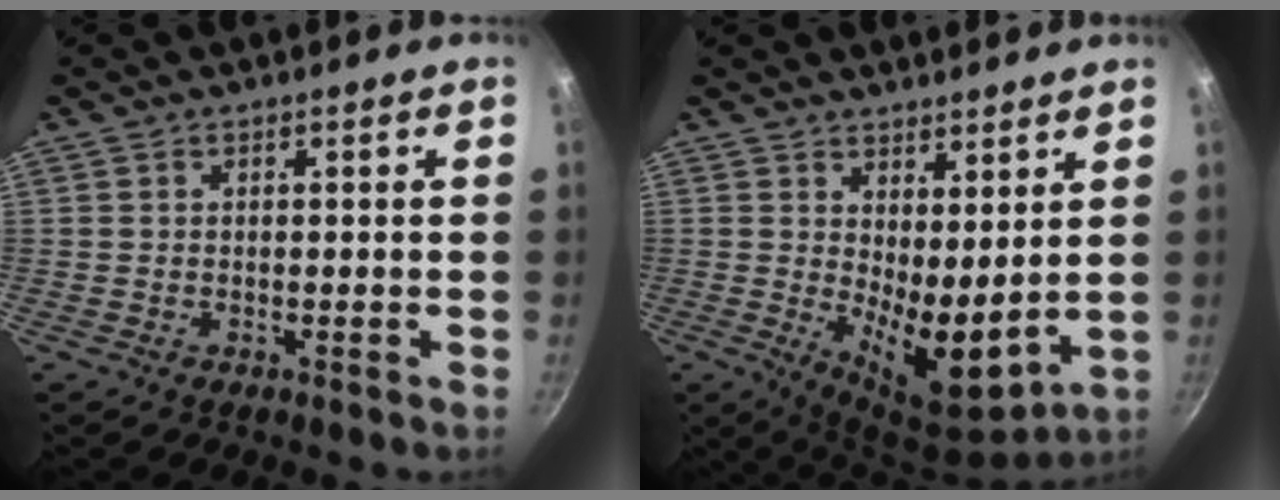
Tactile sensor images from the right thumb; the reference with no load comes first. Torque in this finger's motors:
{"motor_torque": [-0.72, 0.97, 0.70, 0.81, 0.10]}